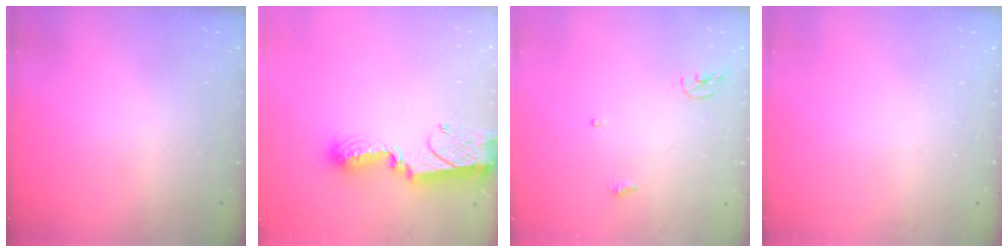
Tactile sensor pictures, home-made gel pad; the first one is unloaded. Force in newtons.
{"total": 11.4, "press": 11.4, "slide": 0.8}
{"total": 3.8, "press": 3.8, "slide": 0.3}
{"total": 0.0}